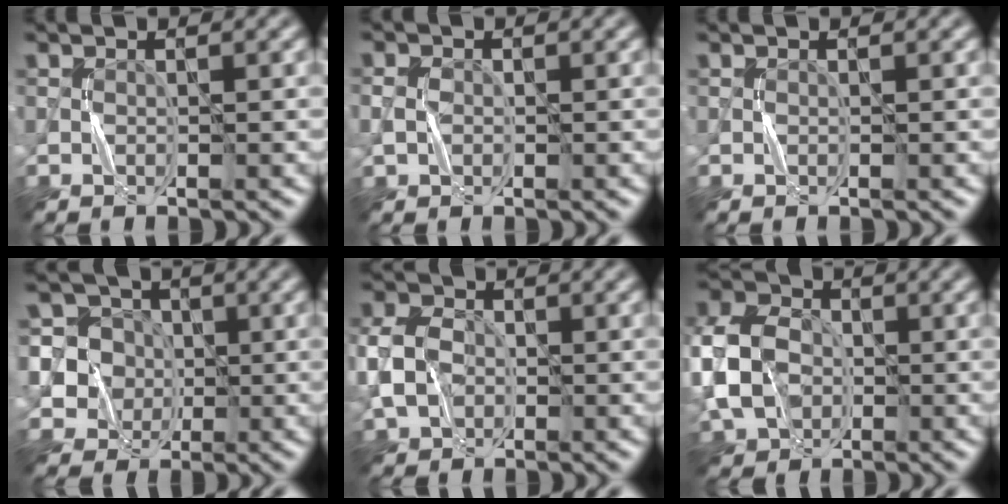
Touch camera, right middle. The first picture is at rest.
{"total": 1.4, "force": [-0.1, 1.2, 0.8], "torque": [-0.018, 0.002, -0.004]}
{"total": 0.0}
{"total": 9.9, "force": [0.9, 9.5, 2.8], "torque": [-0.095, 0.034, 0.012]}
{"total": 4.5, "force": [-0.8, 3.6, 2.6], "torque": [-0.065, 0.003, -0.019]}
{"total": 8.1, "force": [-1.0, 6.4, 4.9], "torque": [-0.126, 0.003, -0.033]}